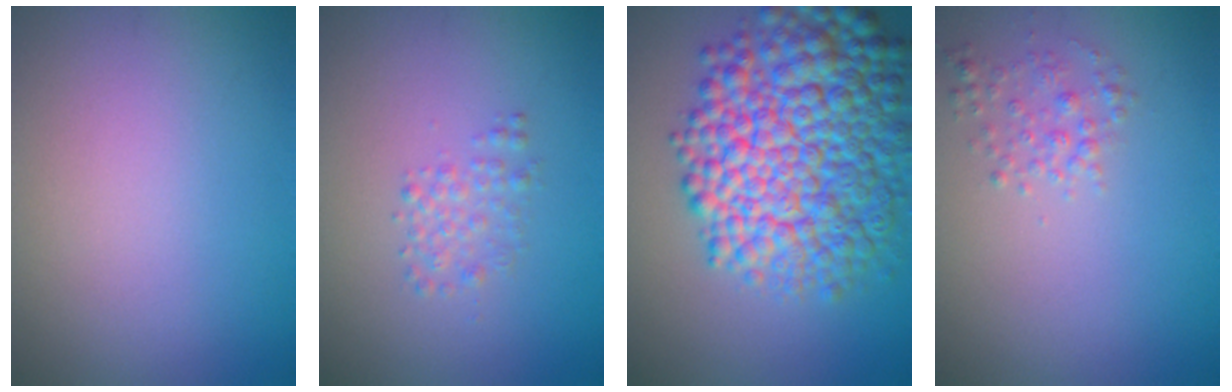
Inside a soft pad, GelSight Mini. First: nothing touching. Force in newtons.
{"total": 1.5, "press": 1.5, "slide": 0.0}
{"total": 12.0, "press": 12.0, "slide": 0.2}
{"total": 1.6, "press": 1.6, "slide": 0.1}